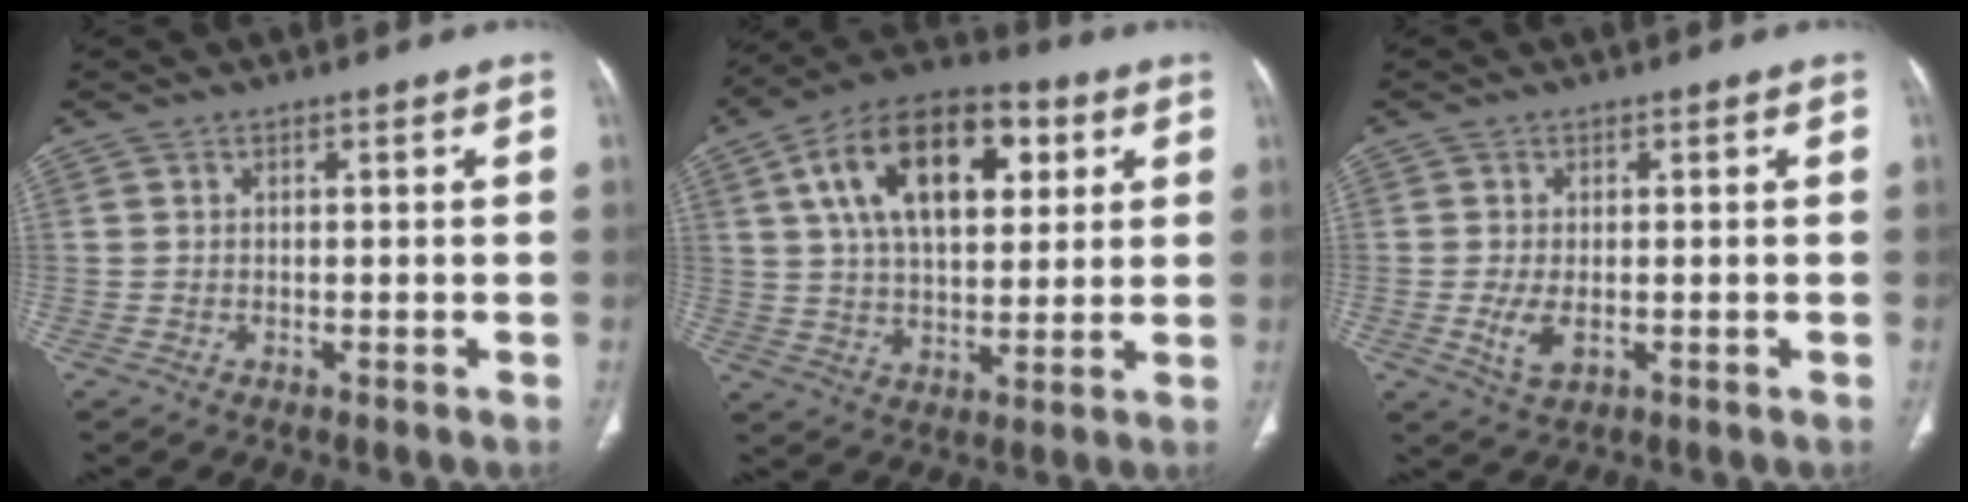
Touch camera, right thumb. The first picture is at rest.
{"total": 20.4, "force": [6.8, 11.2, 15.6], "torque": [-0.232, 0.001, 0.106]}
{"total": 3.8, "force": [-0.7, 1.9, 3.2], "torque": [-0.070, -0.010, -0.008]}